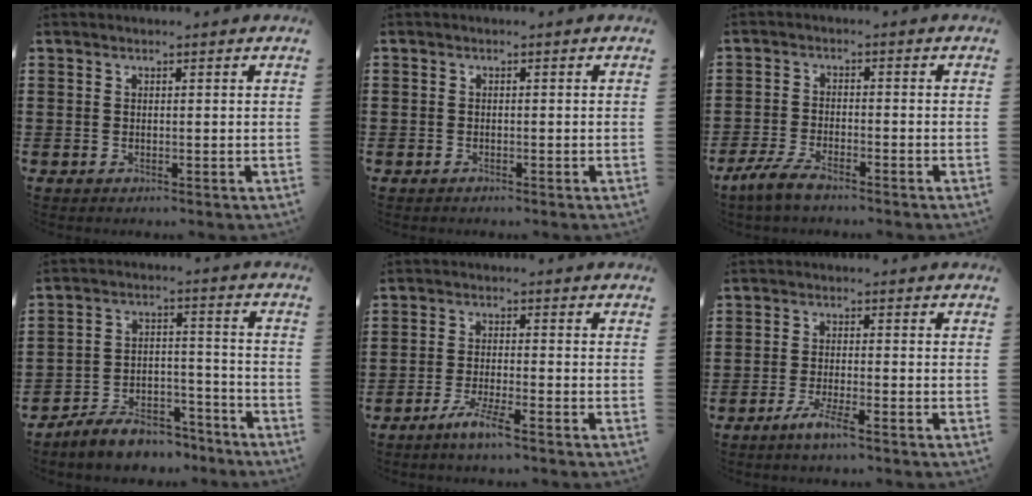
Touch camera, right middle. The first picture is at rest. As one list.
[{"total": 1.0, "force": [-0.7, 0.7, 0.0], "torque": [0.000, 0.003, -0.017]}, {"total": 4.4, "force": [-3.5, 1.1, 2.4], "torque": [-0.062, -0.003, -0.071]}, {"total": 7.0, "force": [-6.6, 1.9, 1.6], "torque": [-0.024, 0.023, -0.127]}, {"total": 4.2, "force": [-3.0, 0.2, 3.0], "torque": [-0.061, -0.004, -0.056]}, {"total": 3.7, "force": [-2.5, 0.3, 2.7], "torque": [-0.058, -0.004, -0.048]}]